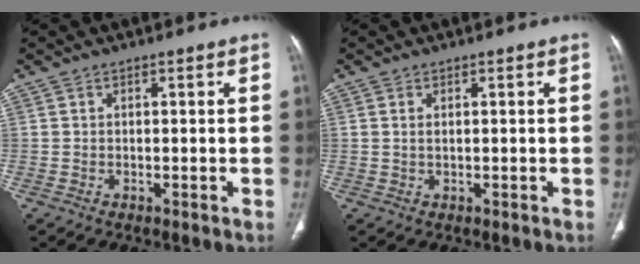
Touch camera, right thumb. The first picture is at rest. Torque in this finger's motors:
{"motor_torque": [-0.44, -0.04, -0.15, 0.13, -0.02]}